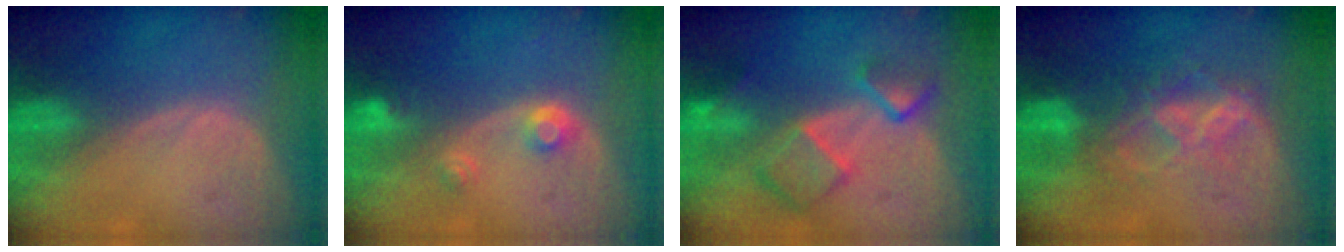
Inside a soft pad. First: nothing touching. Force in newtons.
{"total": 3.0, "press": 2.8, "slide": 1.0}
{"total": 7.9, "press": 6.8, "slide": 3.9}
{"total": 6.8, "press": 6.7, "slide": 1.5}